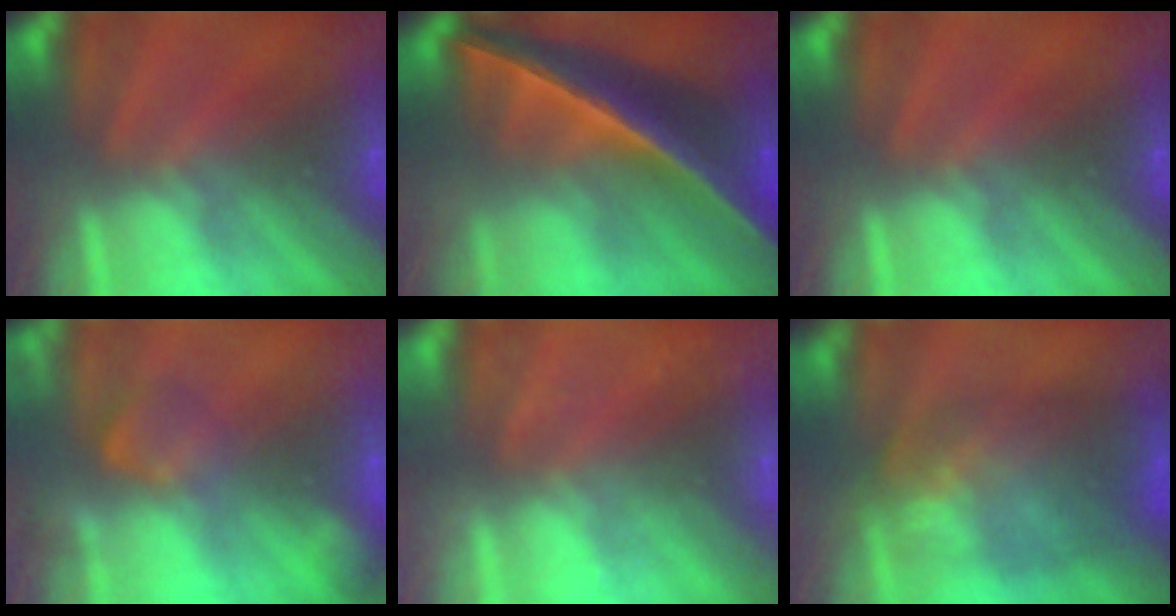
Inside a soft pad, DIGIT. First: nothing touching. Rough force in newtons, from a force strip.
{"total": 7.2}
{"total": 0.0}
{"total": 2.4}
{"total": 2.2}
{"total": 7.5}